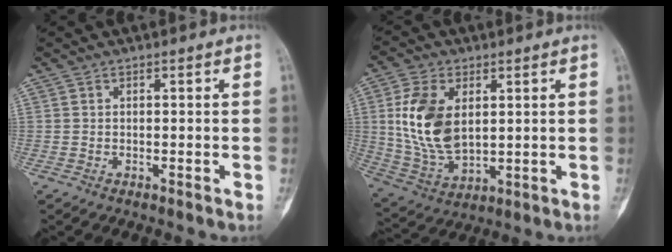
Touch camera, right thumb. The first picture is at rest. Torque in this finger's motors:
{"motor_torque": [-0.30, 1.31, 0.83, 0.61, 0.15]}